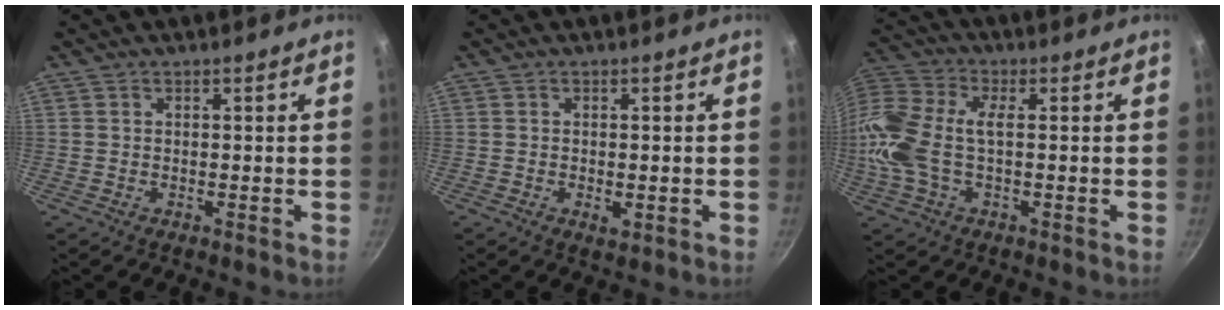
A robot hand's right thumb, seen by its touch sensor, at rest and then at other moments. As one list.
[{"total": 2.2, "force": [-0.5, 1.1, 1.9], "torque": [-0.028, -0.005, -0.006]}, {"total": 14.7, "force": [-0.4, 7.7, 12.5], "torque": [-0.278, 0.020, -0.026]}]